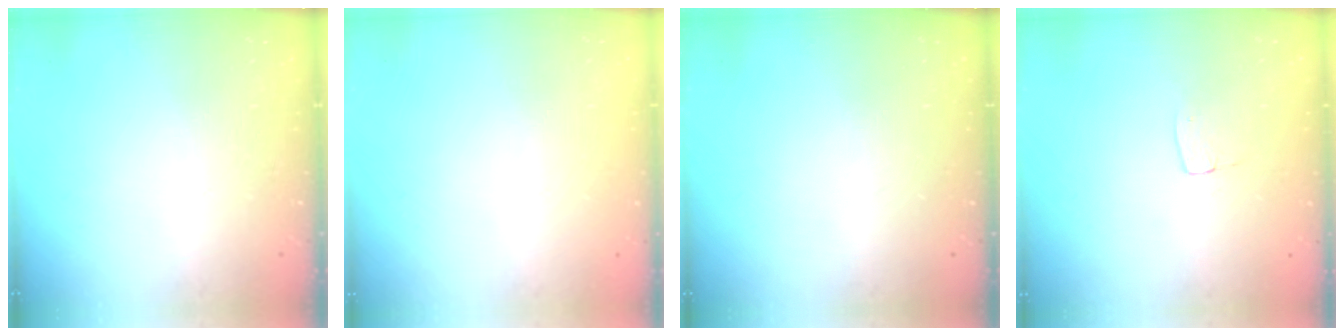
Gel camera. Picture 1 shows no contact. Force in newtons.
{"total": 0.0}
{"total": 0.0}
{"total": 4.1, "press": 4.1, "slide": 0.3}